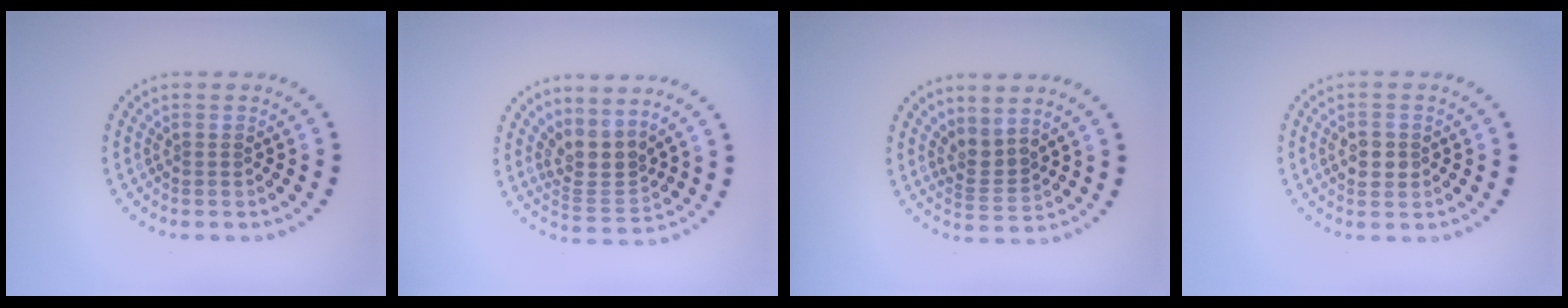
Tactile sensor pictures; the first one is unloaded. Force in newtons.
{"total": 2.9, "press": 2.0, "slide": 2.1}
{"total": 2.3, "press": 1.5, "slide": 1.7}
{"total": 2.4, "press": 2.4, "slide": 0.1}